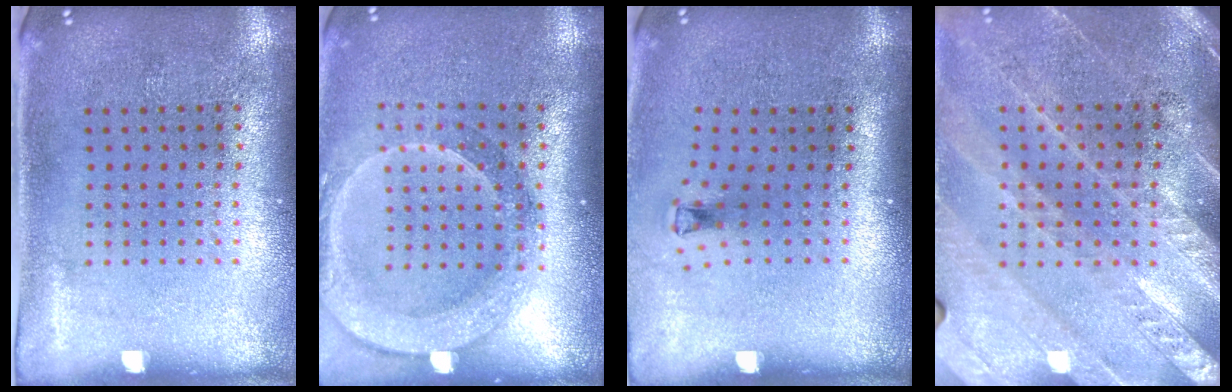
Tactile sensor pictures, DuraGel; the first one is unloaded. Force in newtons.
{"total": 2.4, "press": 1.9, "slide": 1.4}
{"total": 0.7, "press": 0.4, "slide": 0.6}
{"total": 2.9, "press": 2.6, "slide": 1.4}